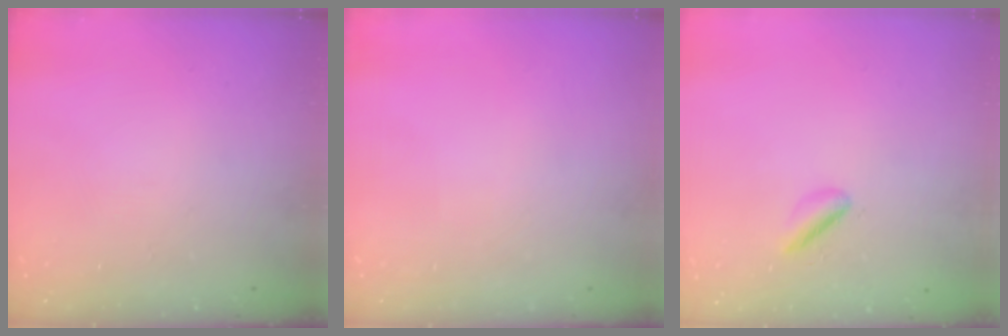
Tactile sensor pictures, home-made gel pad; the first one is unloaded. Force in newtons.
{"total": 0.0}
{"total": 2.8, "press": 2.6, "slide": 1.1}